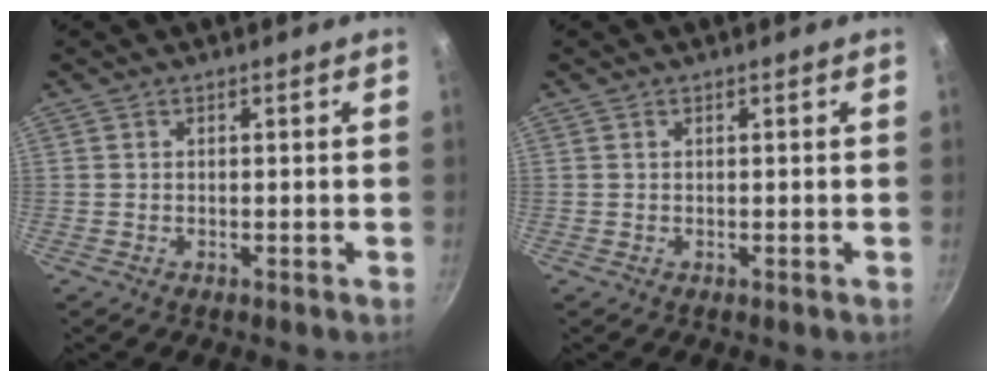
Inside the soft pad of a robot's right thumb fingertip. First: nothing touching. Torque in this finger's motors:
{"motor_torque": [0.08, 0.03, 0.08, 0.03, 0.01]}